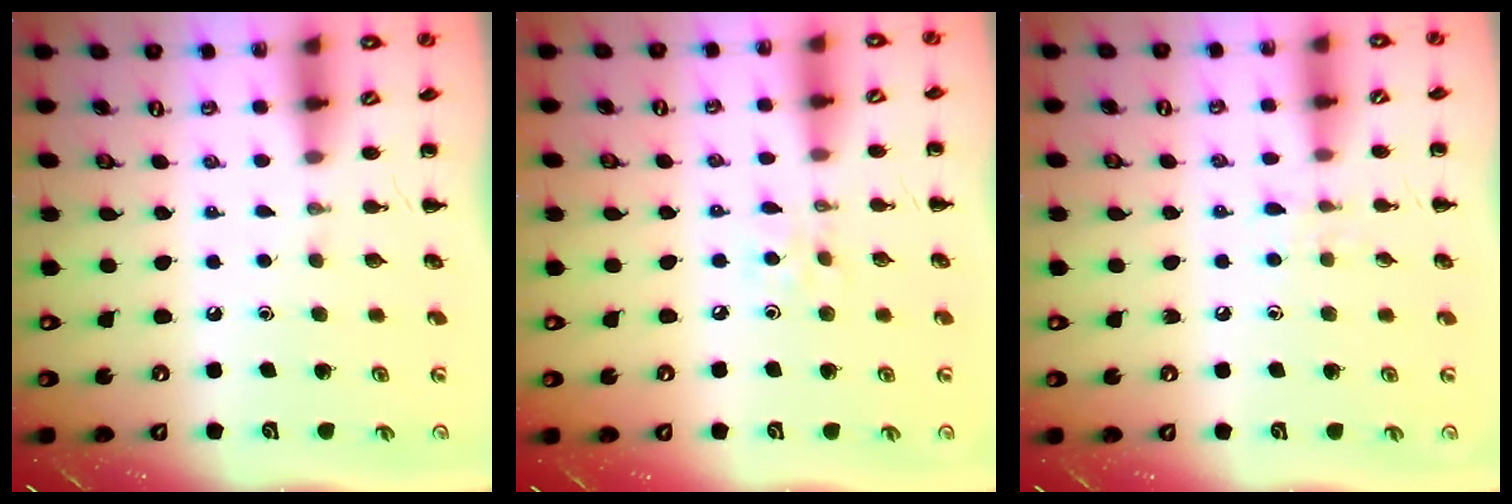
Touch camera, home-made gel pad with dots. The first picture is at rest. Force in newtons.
{"total": 3.9, "press": 3.6, "slide": 1.3}
{"total": 5.4, "press": 4.9, "slide": 2.1}